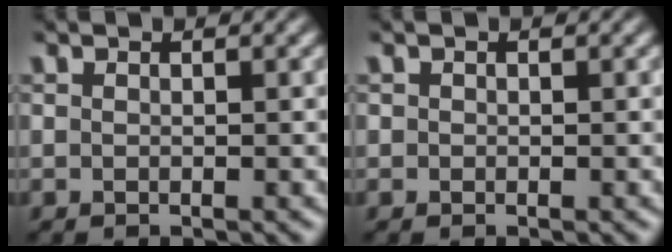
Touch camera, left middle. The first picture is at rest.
{"total": 0.0}